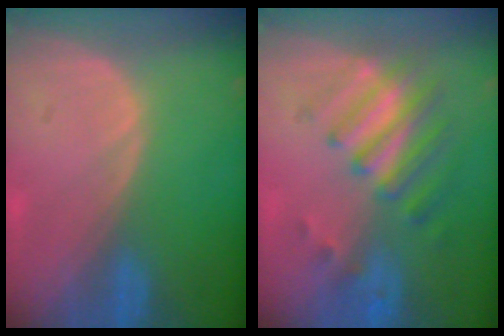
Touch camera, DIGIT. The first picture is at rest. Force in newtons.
{"total": 7.7, "press": 6.8, "slide": 3.5}